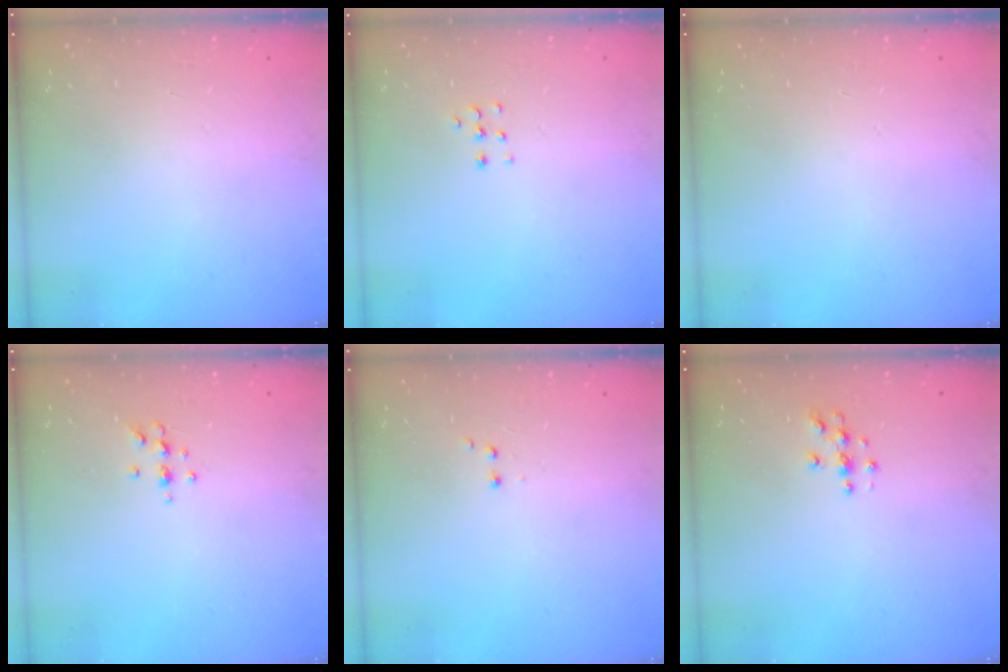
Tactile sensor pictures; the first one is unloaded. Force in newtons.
{"total": 4.1, "press": 4.1, "slide": 0.5}
{"total": 0.0}
{"total": 5.6, "press": 5.4, "slide": 1.5}
{"total": 1.9, "press": 1.8, "slide": 0.5}
{"total": 3.8, "press": 3.8, "slide": 0.5}